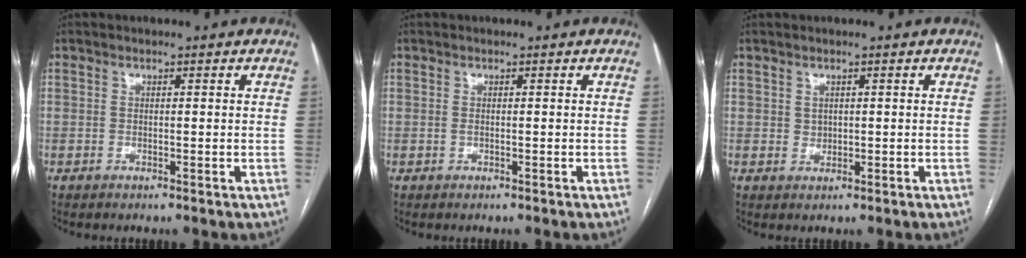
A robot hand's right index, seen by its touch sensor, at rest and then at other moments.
{"total": 0.0}
{"total": 1.1, "force": [0.3, 1.0, 0.4], "torque": [-0.004, -0.001, 0.007]}